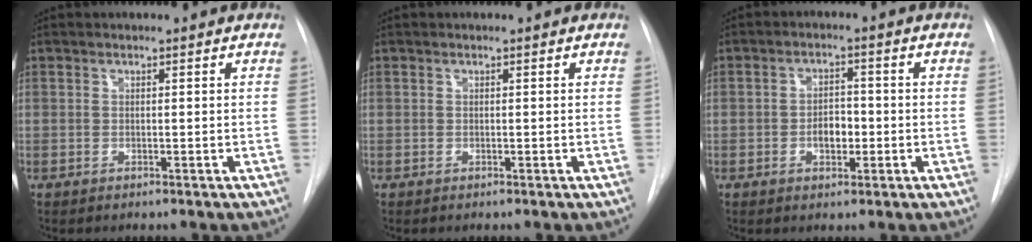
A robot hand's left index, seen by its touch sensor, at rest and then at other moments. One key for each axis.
{"total": 0.0}
{"total": 3.8, "fx": -0.9, "fy": 2.2, "fz": 2.9, "tx": -0.045, "ty": 0.006, "tz": -0.013}